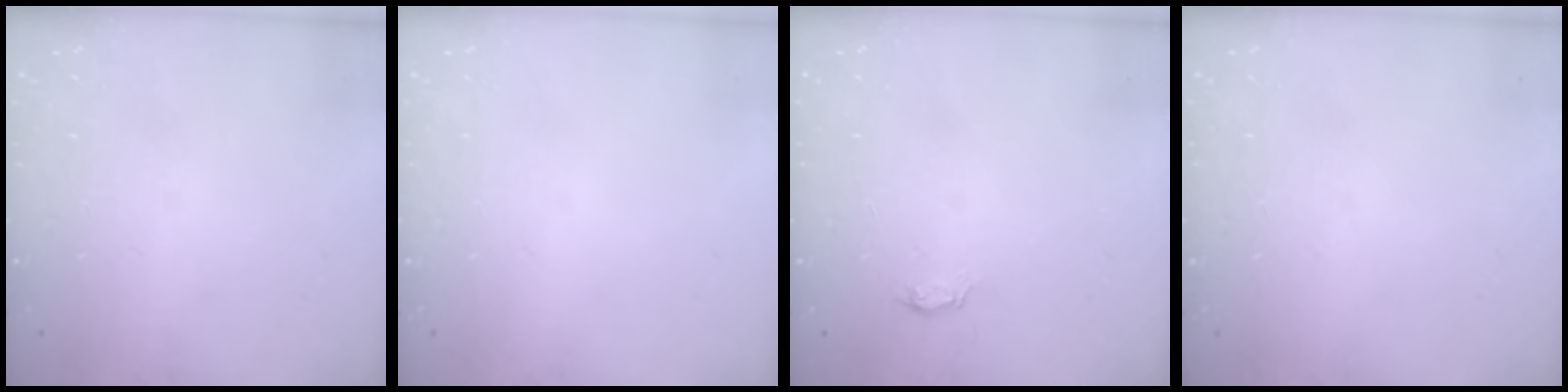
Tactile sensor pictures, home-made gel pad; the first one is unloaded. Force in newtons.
{"total": 0.0}
{"total": 3.0, "press": 2.9, "slide": 0.3}
{"total": 0.0}